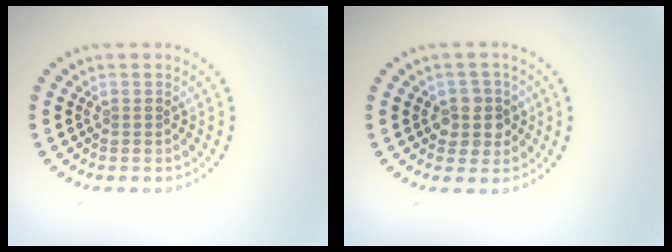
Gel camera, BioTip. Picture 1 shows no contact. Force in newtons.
{"total": 2.8, "press": 2.5, "slide": 1.2}